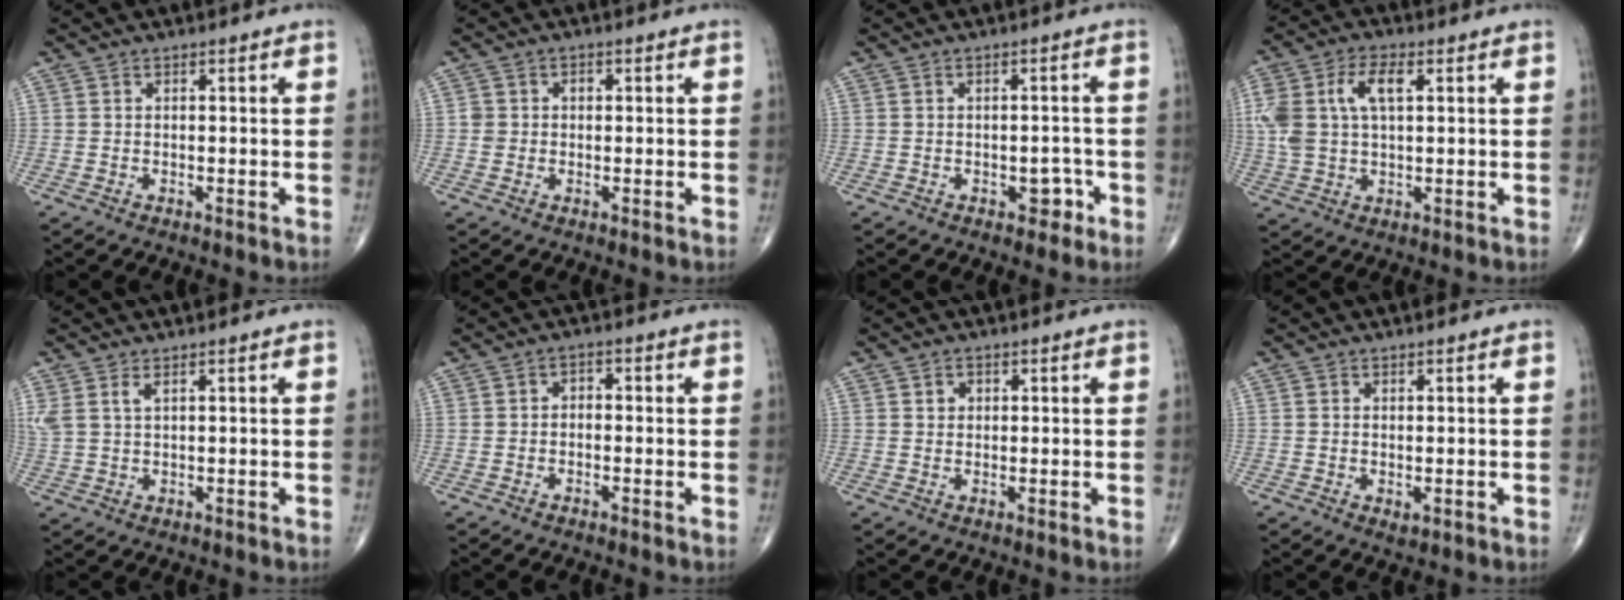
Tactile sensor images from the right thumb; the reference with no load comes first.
{"total": 2.3, "force": [0.1, 2.1, 0.9], "torque": [-0.004, 0.007, 0.001]}
{"total": 3.0, "force": [-1.4, 2.0, 1.8], "torque": [-0.002, 0.013, -0.018]}
{"total": 10.7, "force": [2.6, 5.6, 8.7], "torque": [-0.194, 0.018, 0.053]}
{"total": 3.3, "force": [1.7, 1.3, 2.5], "torque": [-0.065, 0.006, 0.045]}
{"total": 1.7, "force": [-0.4, 1.3, 1.1], "torque": [-0.003, 0.008, -0.015]}
{"total": 1.8, "force": [0.6, 1.5, 0.7], "torque": [-0.004, -0.002, 0.008]}
{"total": 1.1, "force": [-0.1, 0.7, 0.9], "torque": [-0.012, -0.004, 0.000]}